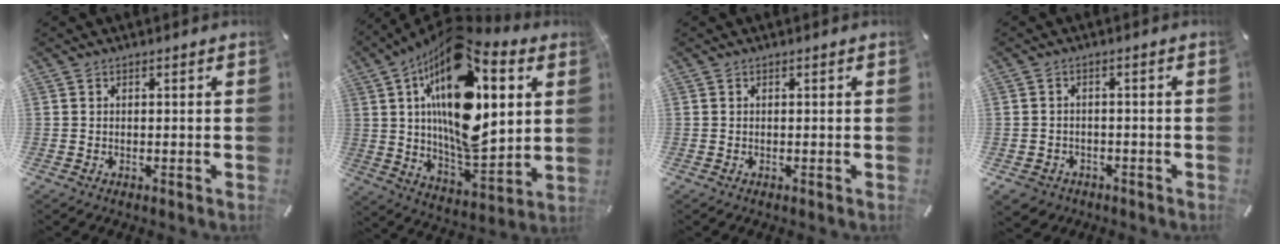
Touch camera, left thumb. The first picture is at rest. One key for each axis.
{"total": 25.7, "fx": 8.9, "fy": 12.6, "fz": 20.5, "tx": -0.370, "ty": -0.057, "tz": 0.144}
{"total": 0.0}
{"total": 3.4, "fx": -2.0, "fy": 2.7, "fz": 0.8, "tx": -0.020, "ty": 0.008, "tz": -0.040}